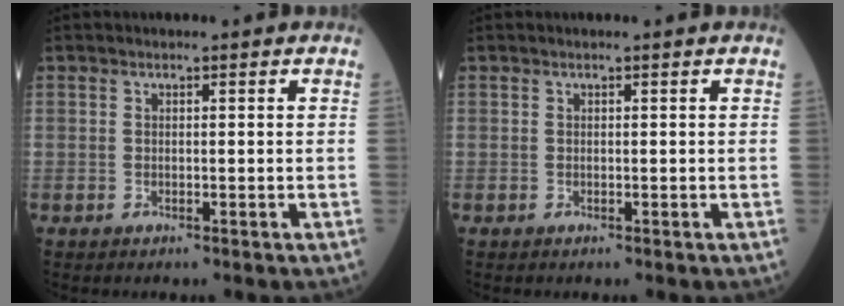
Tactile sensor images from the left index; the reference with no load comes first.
{"total": 0.0}